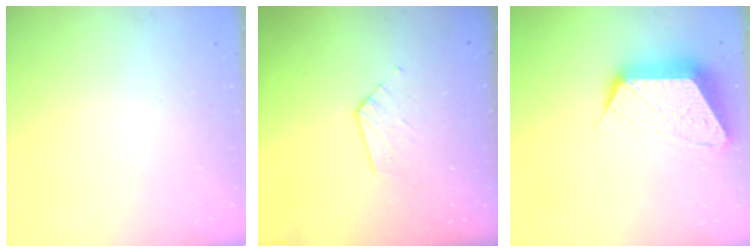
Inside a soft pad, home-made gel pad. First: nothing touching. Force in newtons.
{"total": 4.3, "press": 4.3, "slide": 0.4}
{"total": 14.0, "press": 14.0, "slide": 0.9}